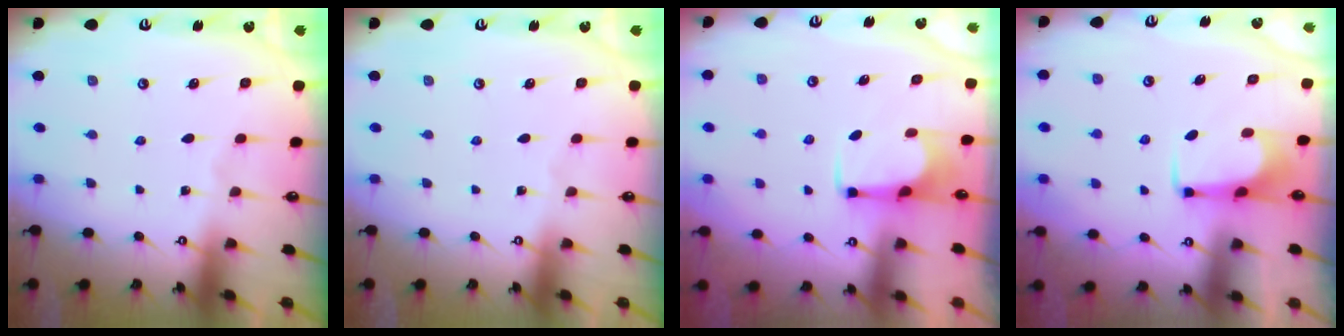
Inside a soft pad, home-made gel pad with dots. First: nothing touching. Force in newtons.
{"total": 0.0}
{"total": 2.8, "press": 2.8, "slide": 0.5}
{"total": 1.6, "press": 1.5, "slide": 0.4}